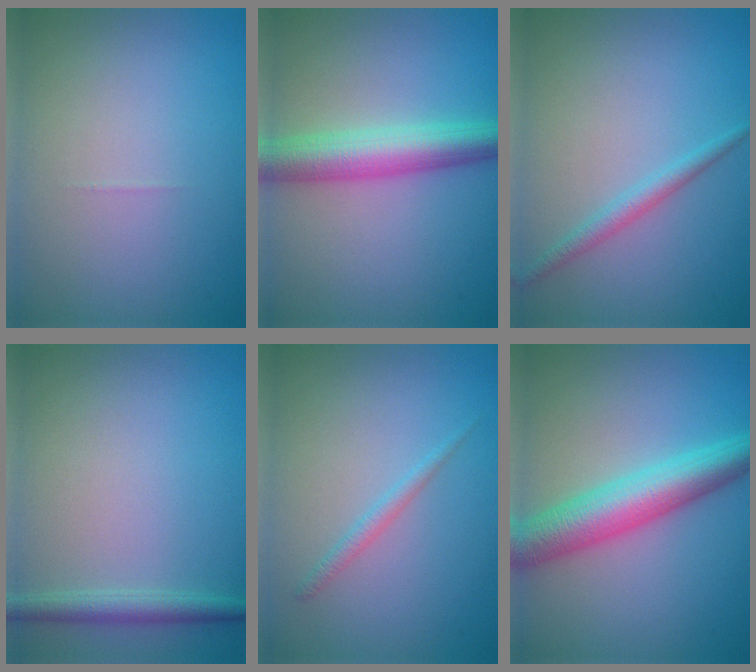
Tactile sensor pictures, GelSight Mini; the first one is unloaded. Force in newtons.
{"total": 5.5, "press": 5.5, "slide": 0.1}
{"total": 1.7, "press": 1.7, "slide": 0.1}
{"total": 2.0, "press": 2.0, "slide": 0.1}
{"total": 1.1, "press": 1.1, "slide": 0.1}
{"total": 6.4, "press": 6.4, "slide": 0.1}